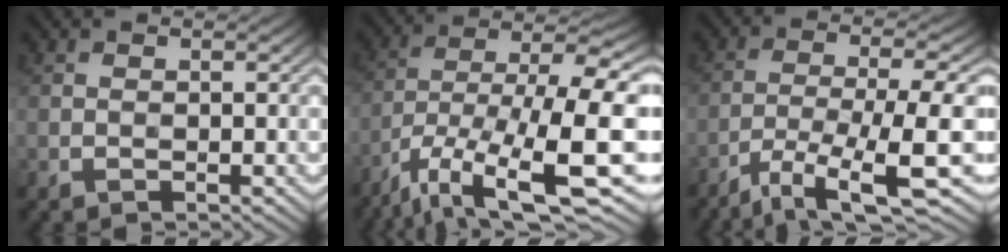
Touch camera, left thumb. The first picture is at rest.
{"total": 17.3, "force": [-8.1, 6.5, 13.9], "torque": [-0.250, -0.022, -0.145]}
{"total": 11.3, "force": [-6.2, 2.2, 9.2], "torque": [-0.150, -0.007, -0.101]}